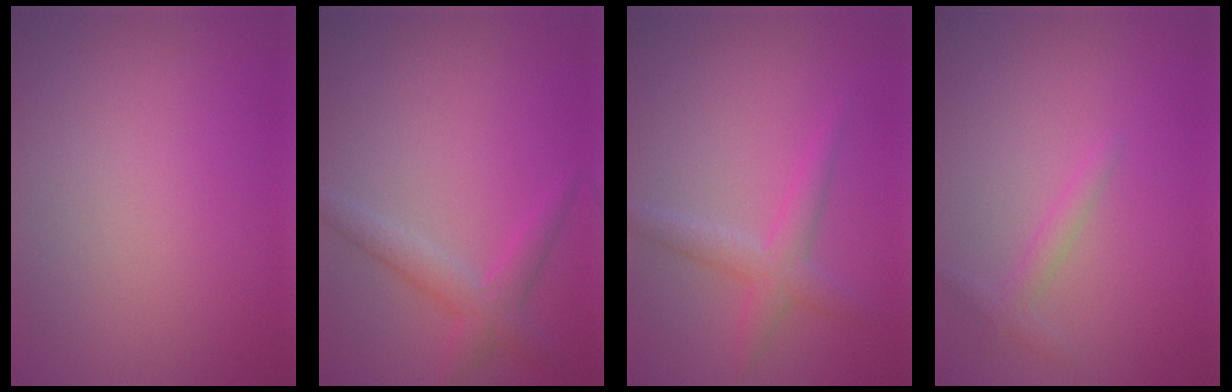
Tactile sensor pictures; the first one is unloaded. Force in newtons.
{"total": 2.7, "press": 2.7, "slide": 0.1}
{"total": 2.6, "press": 2.6, "slide": 0.0}
{"total": 1.4, "press": 1.4, "slide": 0.1}